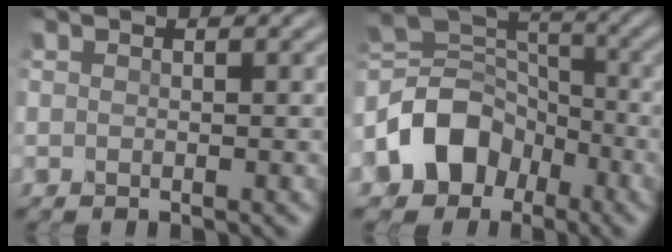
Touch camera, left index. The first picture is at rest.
{"total": 7.6, "force": [-3.5, 5.6, 3.8], "torque": [-0.062, 0.013, -0.072]}